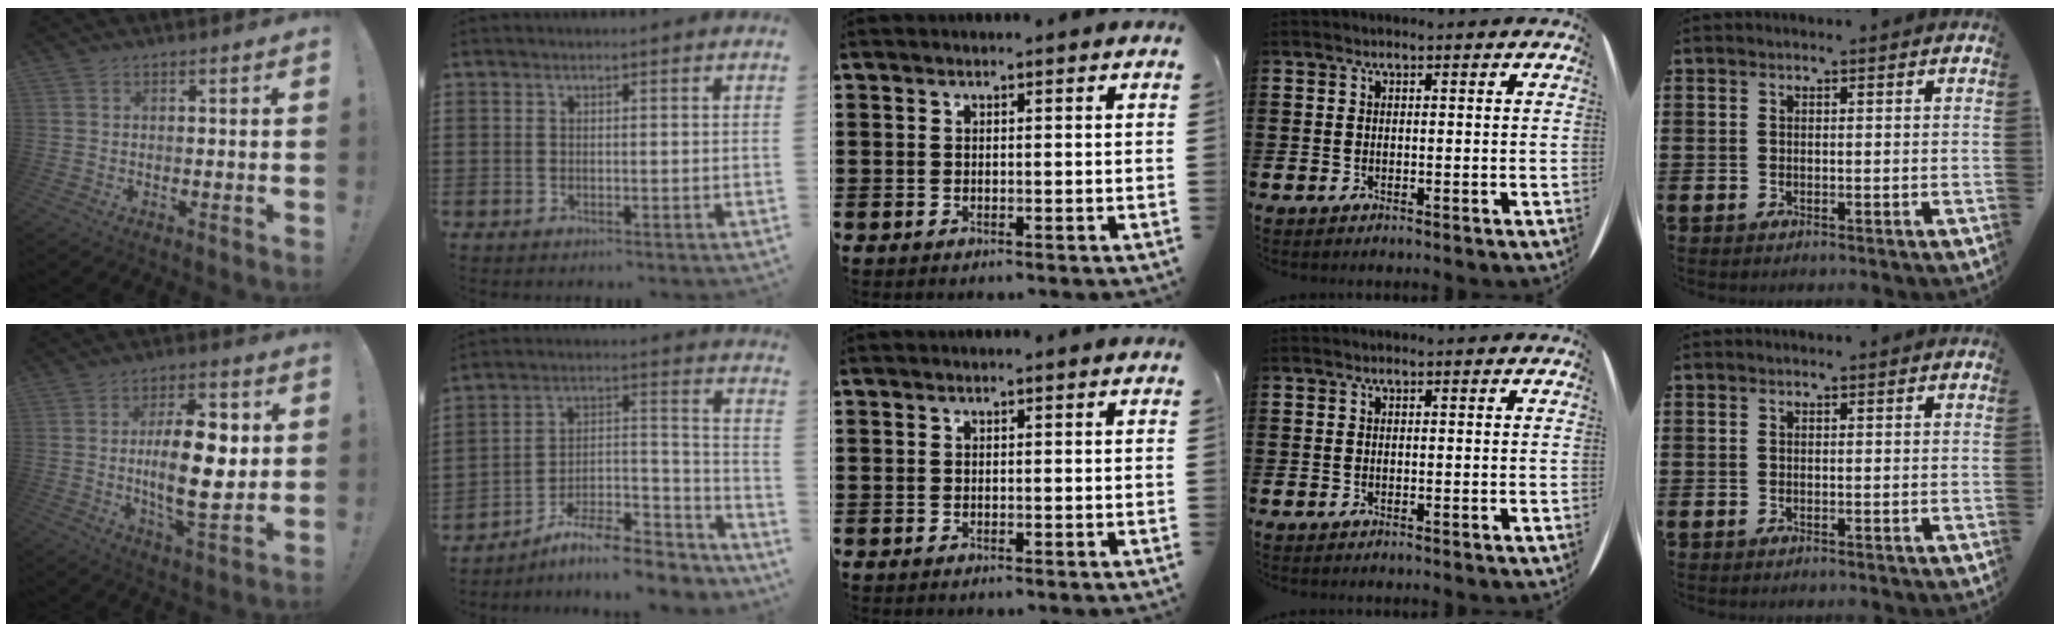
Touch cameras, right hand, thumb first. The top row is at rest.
{"thumb": {"total": 17.1, "force": [0.8, 7.0, 15.5], "torque": [-0.254, -0.004, 0.003]}, "index": {"total": 9.6, "force": [-8.4, 2.1, 4.3], "torque": [-0.057, 0.029, -0.157]}}